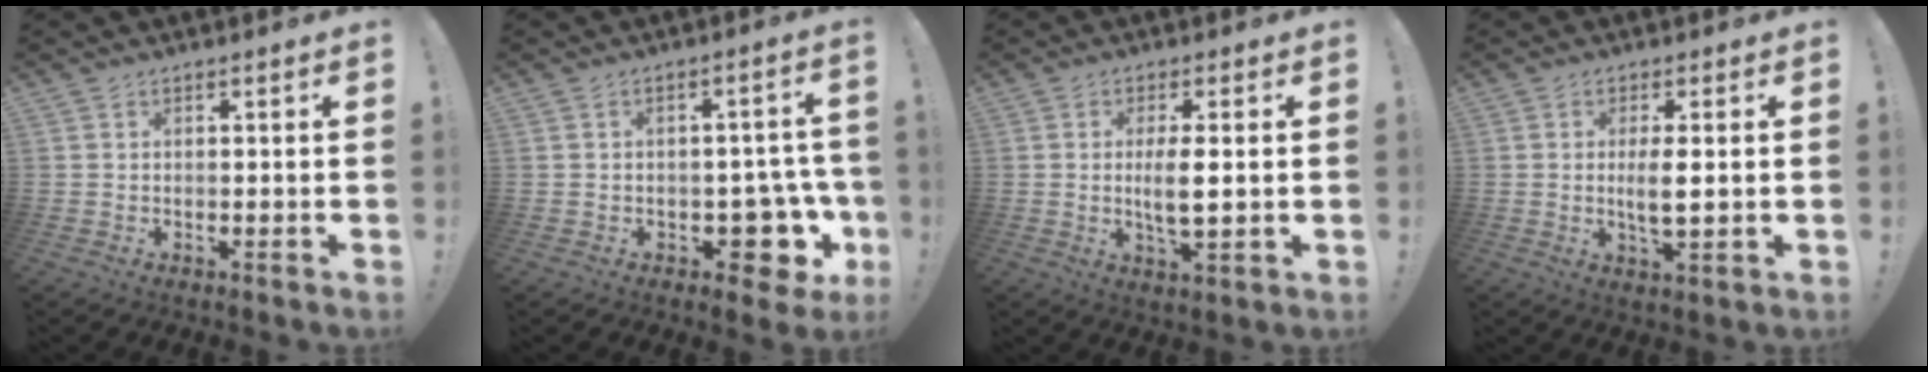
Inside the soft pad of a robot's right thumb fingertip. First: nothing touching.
{"total": 9.4, "force": [-3.1, 6.4, 6.1], "torque": [-0.061, 0.025, -0.039]}
{"total": 6.6, "force": [0.3, 1.8, 6.3], "torque": [-0.116, -0.009, 0.000]}
{"total": 5.3, "force": [0.3, 1.4, 5.1], "torque": [-0.097, -0.012, 0.000]}